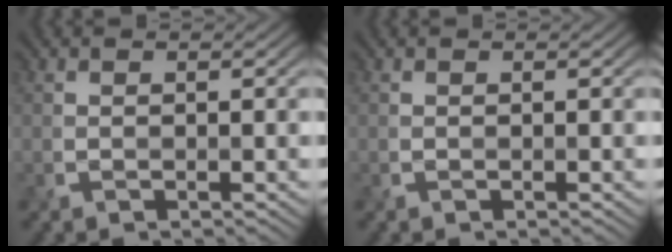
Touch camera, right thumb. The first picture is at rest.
{"total": 0.0}